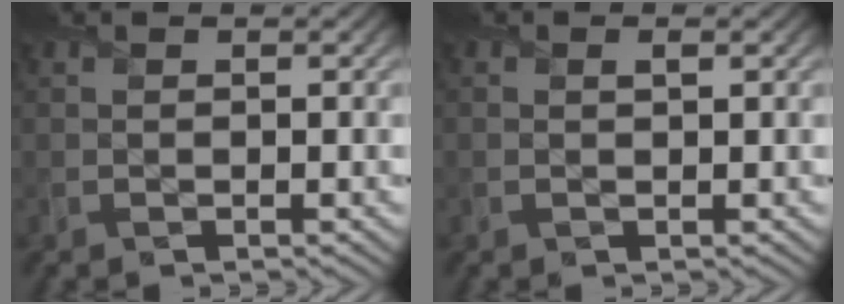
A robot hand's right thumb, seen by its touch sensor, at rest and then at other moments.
{"total": 0.6, "force": [0.4, 0.2, 0.4], "torque": [-0.005, 0.000, 0.003]}